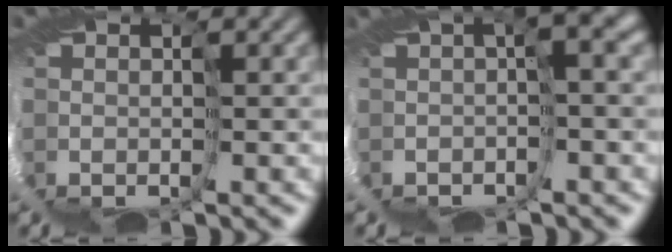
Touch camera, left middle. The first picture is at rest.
{"total": 3.2, "force": [0.2, -3.1, 0.5], "torque": [-0.023, -0.002, -0.004]}